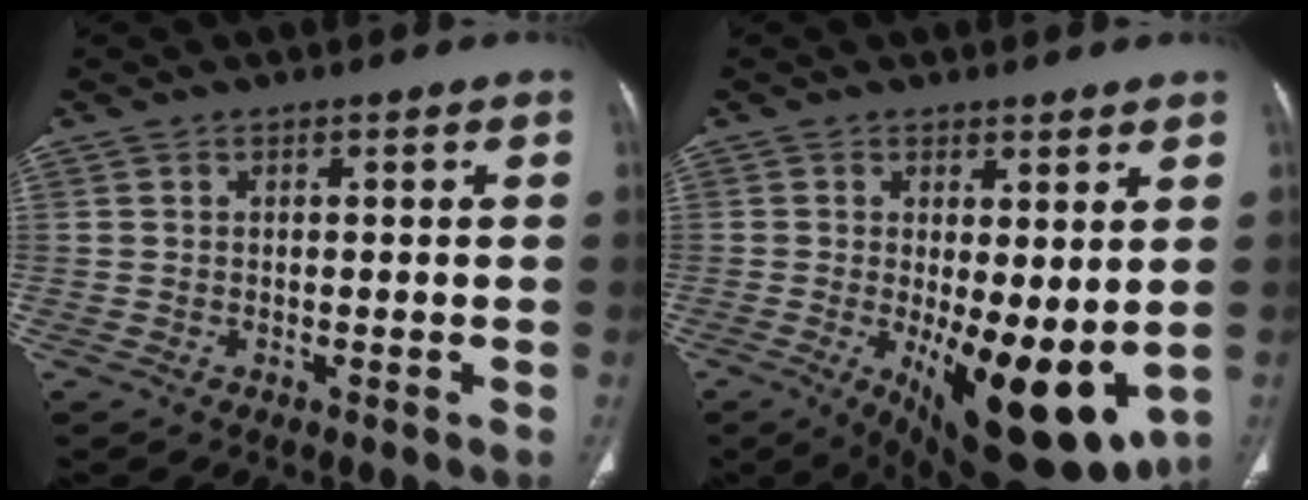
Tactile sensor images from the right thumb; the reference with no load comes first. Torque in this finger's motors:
{"motor_torque": [2.51, 2.42, 0.23, 0.05, 0.52]}